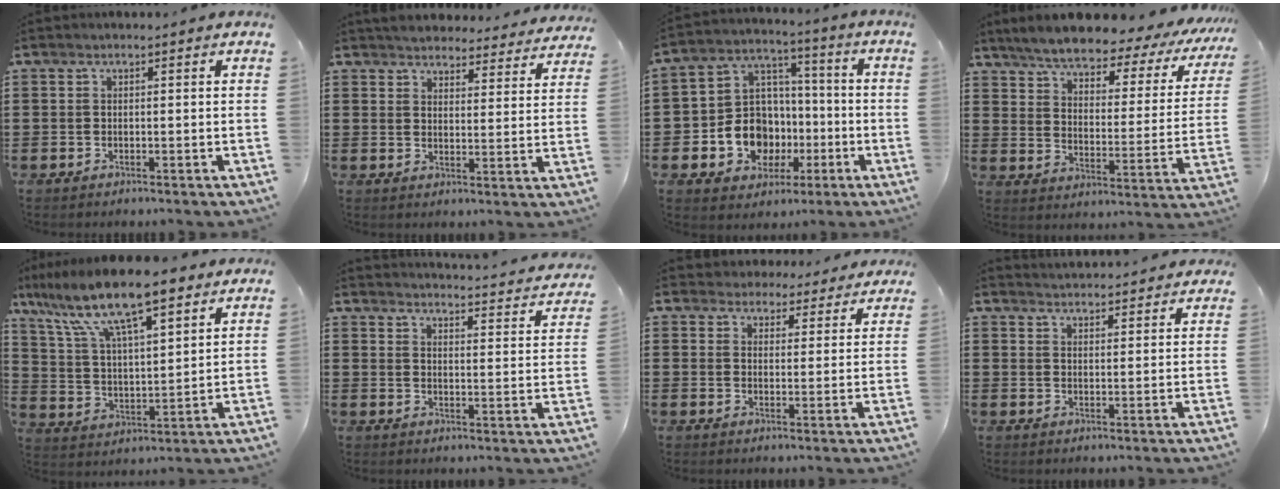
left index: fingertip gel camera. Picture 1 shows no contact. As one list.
[{"total": 3.7, "force": [3.7, 0.3, -0.1], "torque": [-0.018, -0.022, 0.063]}, {"total": 10.5, "force": [-2.8, 9.4, 3.8], "torque": [-0.119, 0.015, -0.047]}, {"total": 5.5, "force": [5.1, 0.6, 2.0], "torque": [-0.068, -0.035, 0.082]}, {"total": 12.3, "force": [9.1, 2.5, 7.9], "torque": [-0.180, -0.025, 0.155]}, {"total": 3.2, "force": [3.1, -0.4, 0.5], "torque": [-0.021, -0.034, 0.045]}, {"total": 4.1, "force": [3.9, 1.2, 0.2], "torque": [-0.014, -0.015, 0.070]}, {"total": 3.2, "force": [3.2, -0.1, -0.1], "torque": [-0.008, -0.015, 0.059]}]